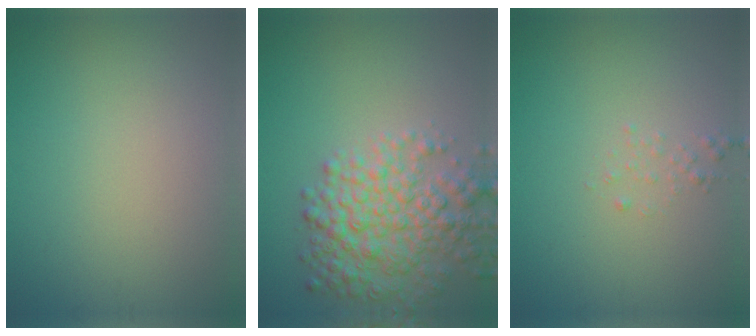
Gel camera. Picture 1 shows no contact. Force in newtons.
{"total": 6.4, "press": 6.4, "slide": 0.2}
{"total": 0.8, "press": 0.8, "slide": 0.1}